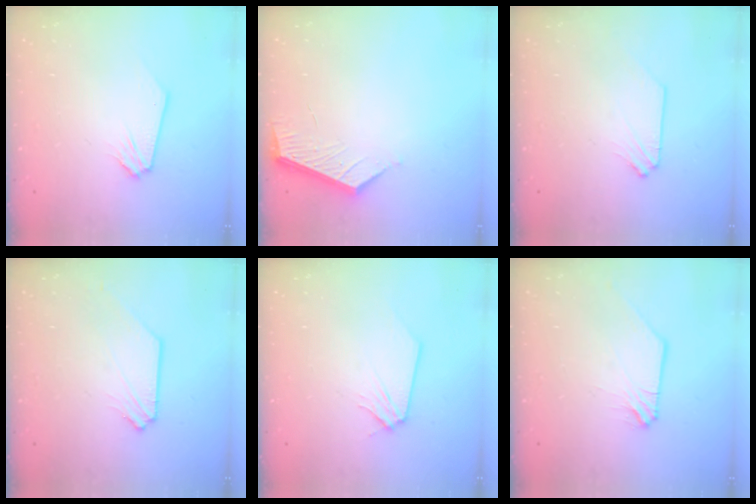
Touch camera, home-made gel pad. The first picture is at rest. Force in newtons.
{"total": 4.5, "press": 4.4, "slide": 0.2}
{"total": 0.0}
{"total": 1.4, "press": 1.4, "slide": 0.2}
{"total": 0.0}
{"total": 0.5, "press": 0.5, "slide": 0.2}